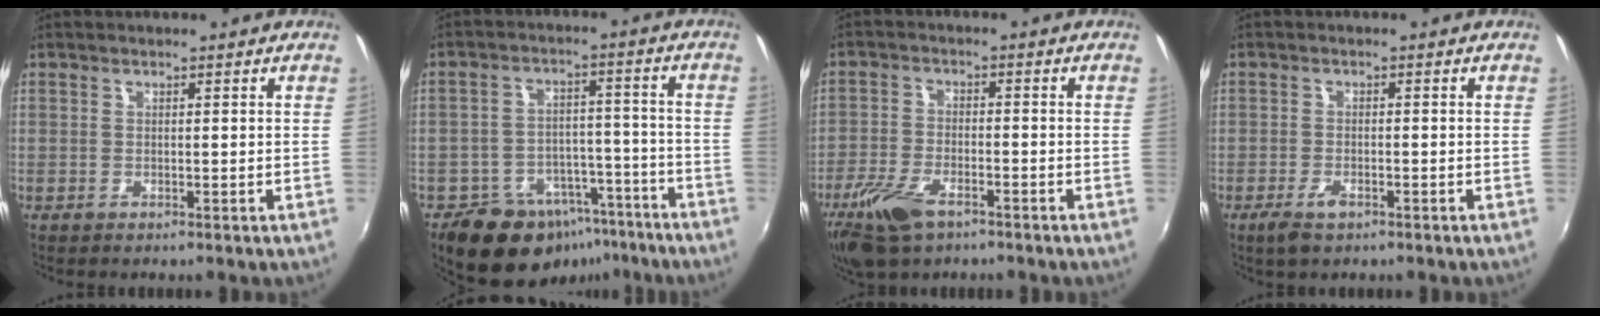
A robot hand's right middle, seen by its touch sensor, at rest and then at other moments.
{"total": 14.0, "force": [-9.8, 8.6, 5.2], "torque": [-0.104, 0.030, -0.122]}
{"total": 9.4, "force": [-6.0, 4.3, 5.8], "torque": [-0.144, -0.018, -0.117]}
{"total": 3.6, "force": [-2.3, 1.5, 2.3], "torque": [-0.055, -0.007, -0.044]}